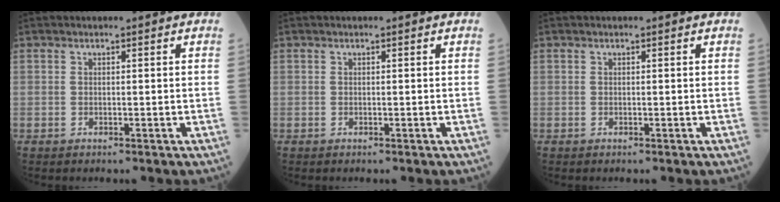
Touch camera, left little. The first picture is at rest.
{"total": 0.0}
{"total": 0.0}